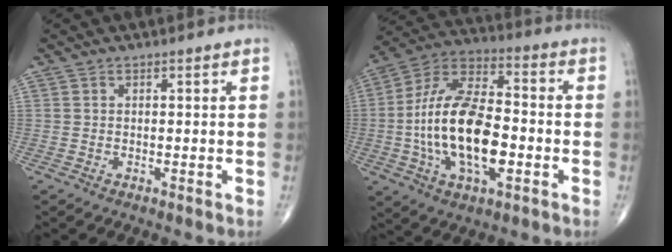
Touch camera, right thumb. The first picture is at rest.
{"total": 20.7, "force": [-3.2, 10.2, 17.8], "torque": [-0.332, 0.029, -0.057]}